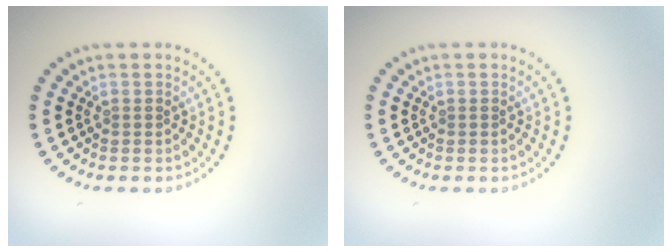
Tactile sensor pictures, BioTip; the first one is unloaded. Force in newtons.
{"total": 0.0}